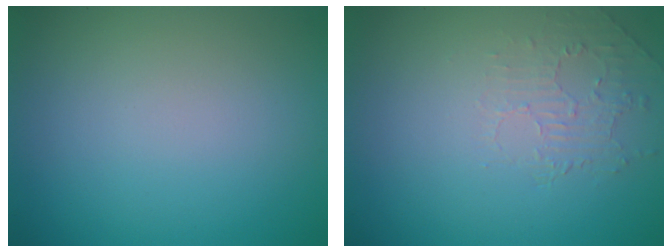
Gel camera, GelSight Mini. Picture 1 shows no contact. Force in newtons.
{"total": 1.9, "press": 0.3, "slide": 1.9}